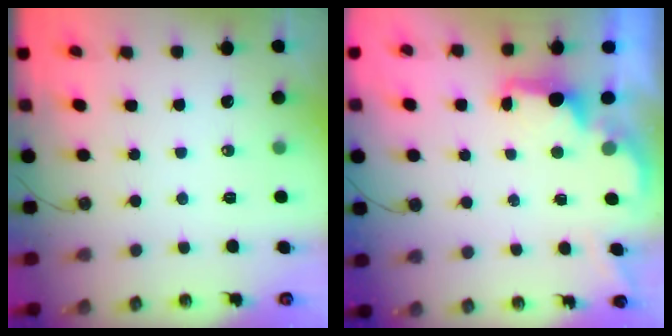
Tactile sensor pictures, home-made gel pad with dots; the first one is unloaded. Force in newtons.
{"total": 2.1, "press": 1.9, "slide": 0.8}